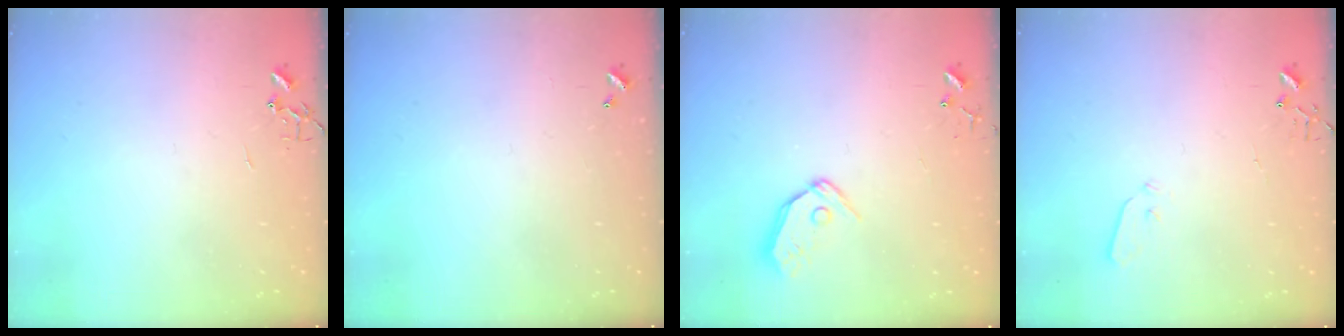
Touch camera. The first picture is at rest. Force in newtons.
{"total": 0.0}
{"total": 8.3, "press": 8.2, "slide": 0.7}
{"total": 3.6, "press": 3.6, "slide": 0.5}